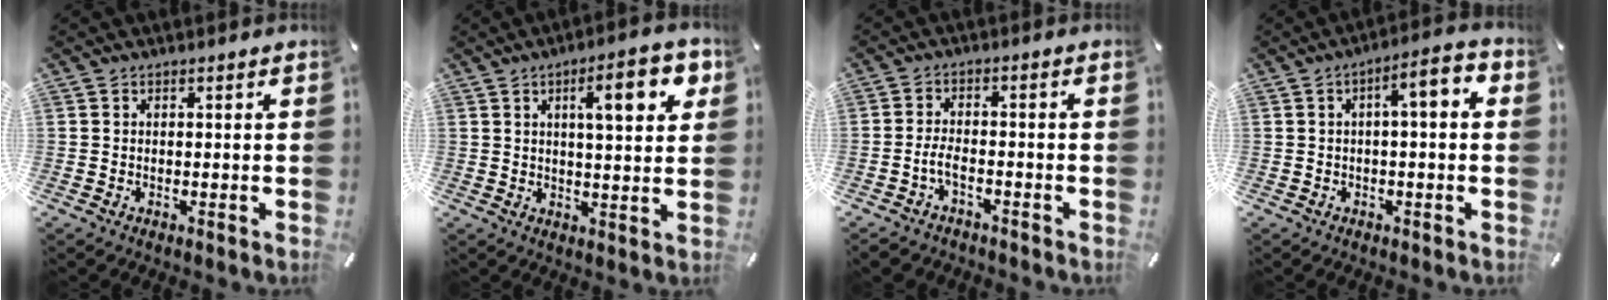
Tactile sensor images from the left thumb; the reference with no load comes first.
{"total": 11.6, "force": [4.7, 3.3, 10.1], "torque": [-0.143, -0.012, 0.067]}
{"total": 4.2, "force": [-2.4, 1.7, 3.0], "torque": [-0.070, 0.008, -0.049]}
{"total": 6.6, "force": [1.2, 1.8, 6.2], "torque": [-0.095, -0.005, 0.013]}